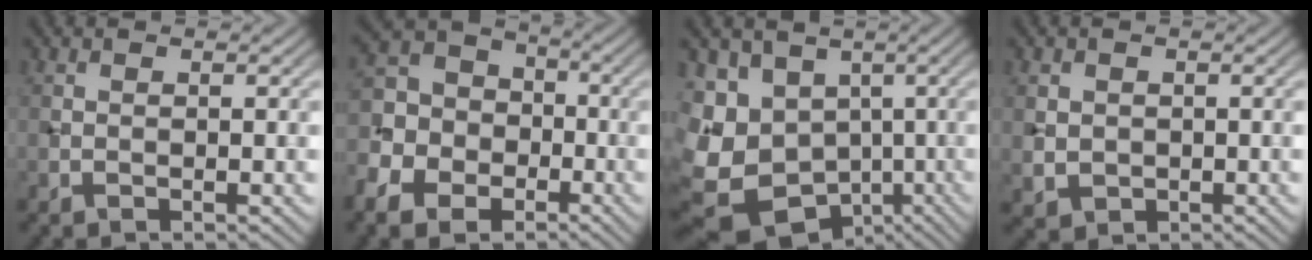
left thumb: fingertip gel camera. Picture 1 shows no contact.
{"total": 11.1, "force": [-5.8, 8.2, 4.8], "torque": [-0.131, -0.034, -0.126]}
{"total": 15.6, "force": [-5.9, 12.5, 7.2], "torque": [-0.221, -0.044, -0.075]}
{"total": 2.2, "force": [0.1, 2.1, 0.7], "torque": [-0.027, -0.009, 0.006]}